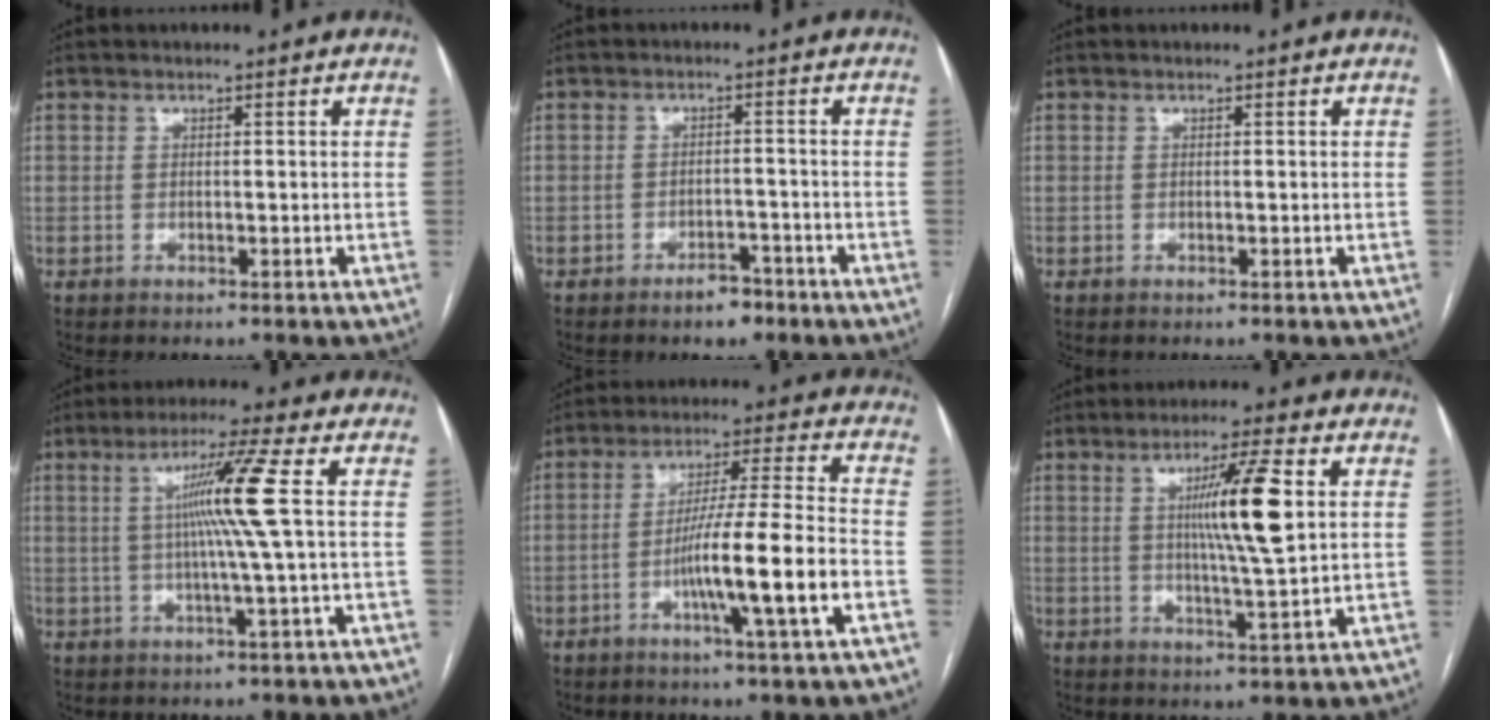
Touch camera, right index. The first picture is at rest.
{"total": 3.4, "force": [-2.6, 1.6, 1.6], "torque": [-0.019, 0.006, -0.035]}
{"total": 0.0}
{"total": 8.4, "force": [1.1, -2.3, 8.0], "torque": [-0.142, 0.003, 0.027]}
{"total": 12.5, "force": [-4.1, -1.1, 11.8], "torque": [-0.203, -0.002, -0.072]}
{"total": 9.7, "force": [2.1, -0.6, 9.5], "torque": [-0.163, -0.005, 0.036]}